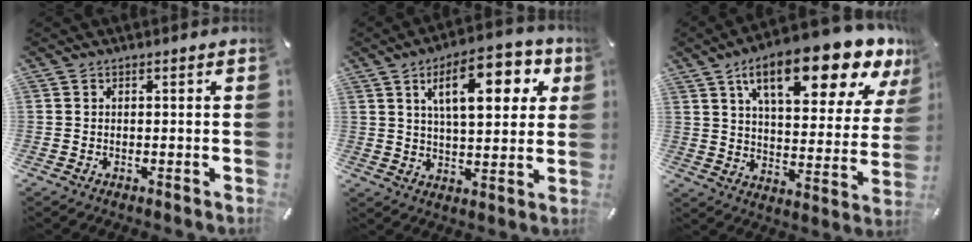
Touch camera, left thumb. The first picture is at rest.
{"total": 16.1, "force": [6.8, 7.1, 12.7], "torque": [-0.190, -0.009, 0.107]}
{"total": 20.4, "force": [12.9, 7.5, 13.9], "torque": [-0.204, -0.077, 0.205]}